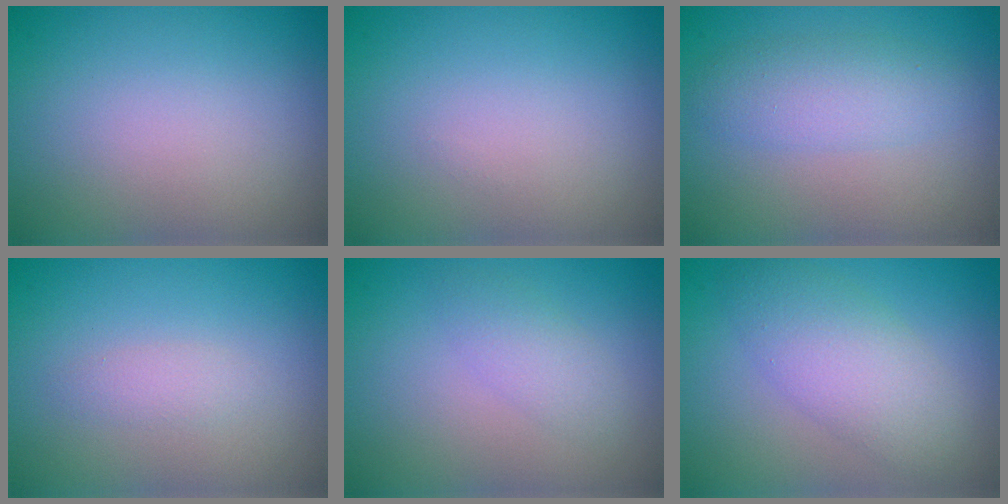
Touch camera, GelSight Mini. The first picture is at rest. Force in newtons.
{"total": 0.0}
{"total": 3.3, "press": 3.3, "slide": 0.1}
{"total": 1.1, "press": 1.1, "slide": 0.1}
{"total": 1.9, "press": 1.9, "slide": 0.2}
{"total": 4.6, "press": 4.6, "slide": 0.2}